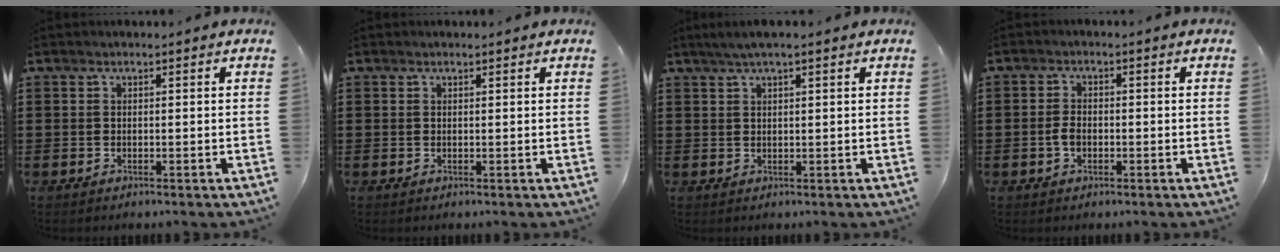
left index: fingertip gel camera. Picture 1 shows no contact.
{"total": 0.0}
{"total": 2.2, "force": [1.4, 0.0, 1.7], "torque": [-0.032, 0.003, 0.024]}
{"total": 2.3, "force": [-0.6, 1.5, 1.7], "torque": [-0.041, 0.000, -0.015]}